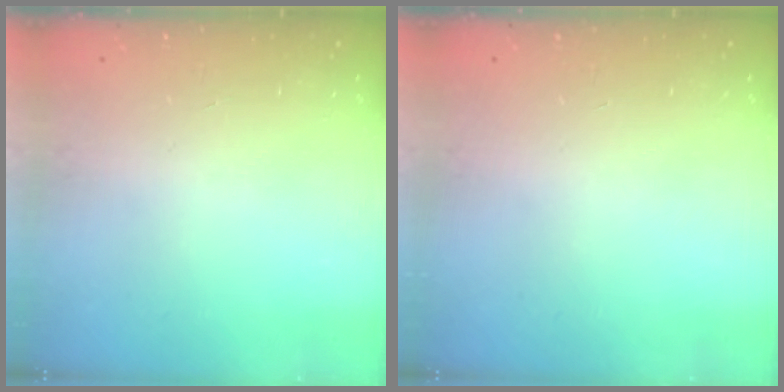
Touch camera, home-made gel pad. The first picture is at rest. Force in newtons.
{"total": 0.0}